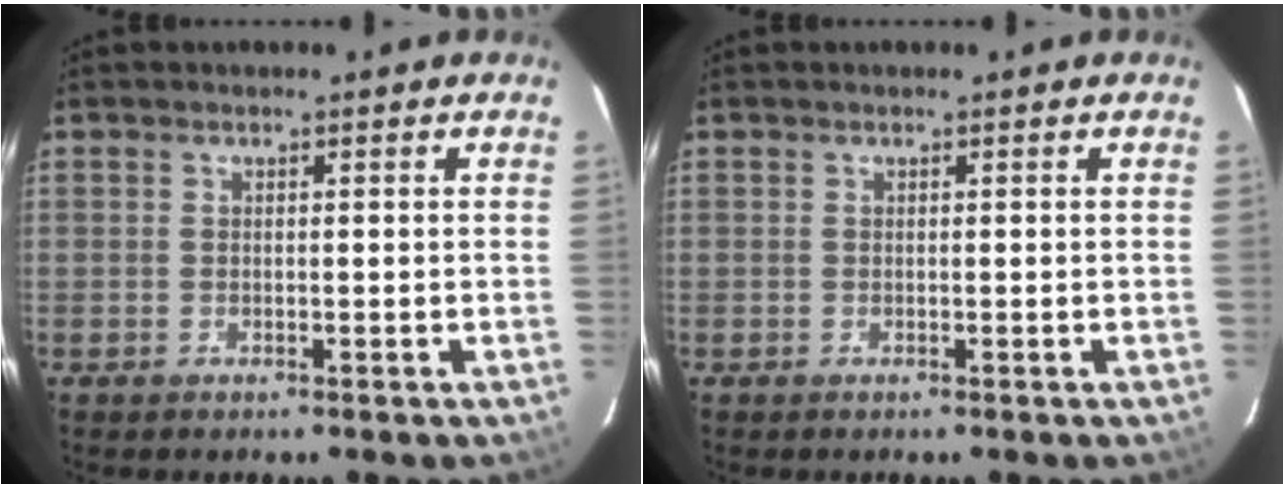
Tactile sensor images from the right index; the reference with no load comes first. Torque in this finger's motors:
{"motor_torque": [0.00, 0.00, 0.01, 0.00]}